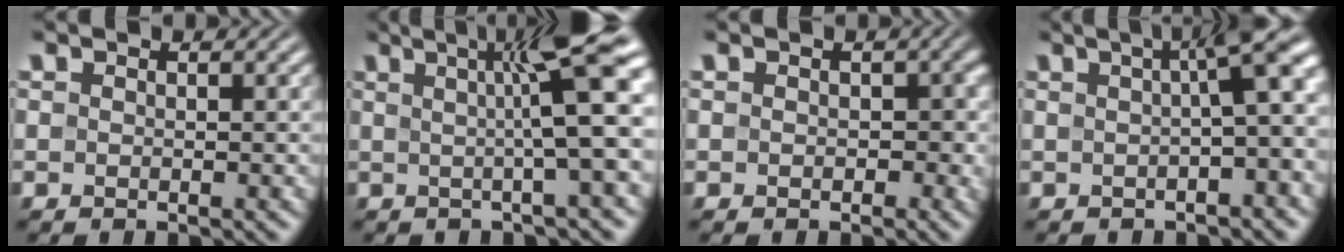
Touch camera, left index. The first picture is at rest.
{"total": 8.7, "force": [1.9, 1.3, 8.4], "torque": [-0.104, 0.018, 0.024]}
{"total": 2.2, "force": [0.0, 1.8, 1.4], "torque": [-0.007, -0.005, -0.002]}
{"total": 7.4, "force": [1.0, 1.9, 7.1], "torque": [-0.067, 0.026, 0.009]}